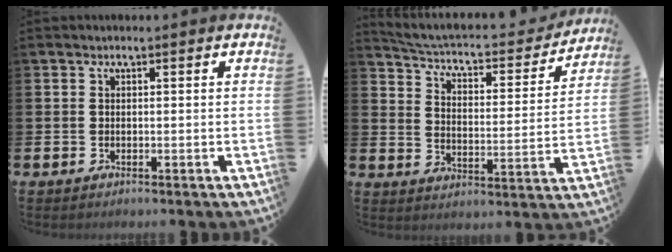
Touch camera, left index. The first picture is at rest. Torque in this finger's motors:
{"motor_torque": [0.99, -1.15, 0.07, 0.05]}